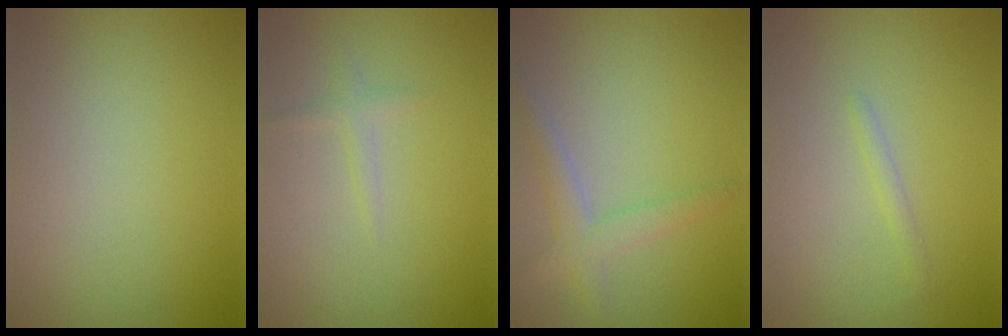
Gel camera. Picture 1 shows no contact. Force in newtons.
{"total": 1.0, "press": 1.0, "slide": 0.1}
{"total": 2.4, "press": 2.4, "slide": 0.2}
{"total": 0.7, "press": 0.7, "slide": 0.0}